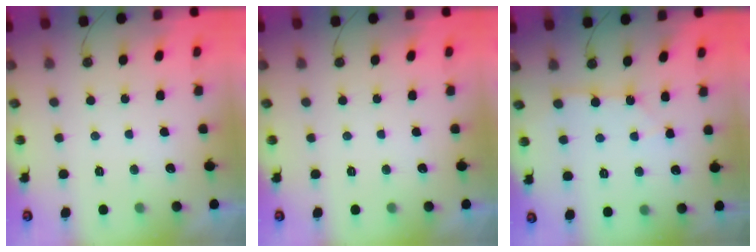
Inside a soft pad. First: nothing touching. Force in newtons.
{"total": 0.0}
{"total": 3.0, "press": 3.0, "slide": 0.4}